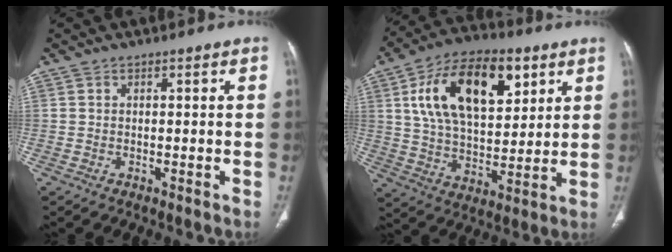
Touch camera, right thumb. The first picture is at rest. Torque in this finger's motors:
{"motor_torque": [-1.27, 2.11, 1.17, 1.45, 0.21]}